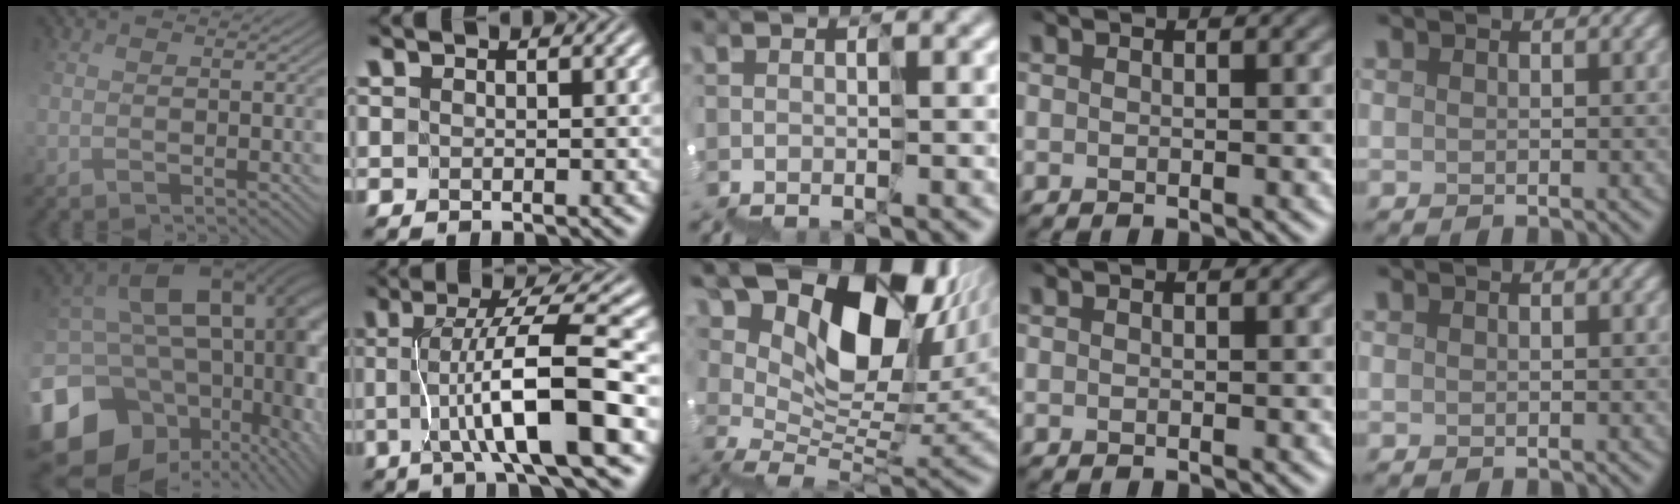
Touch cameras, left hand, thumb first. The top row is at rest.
{"thumb": {"total": 20.9, "force": [-2.3, 16.3, 12.8], "torque": [-0.222, -0.017, -0.040]}, "index": {"total": 9.3, "force": [-1.2, 1.4, 9.2], "torque": [-0.133, 0.010, -0.022]}, "middle": {"total": 12.6, "force": [7.7, 7.1, 7.1], "torque": [-0.120, 0.020, 0.139]}}